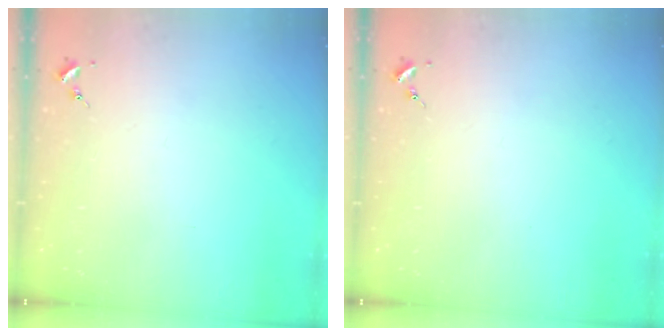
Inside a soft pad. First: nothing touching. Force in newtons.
{"total": 0.0}